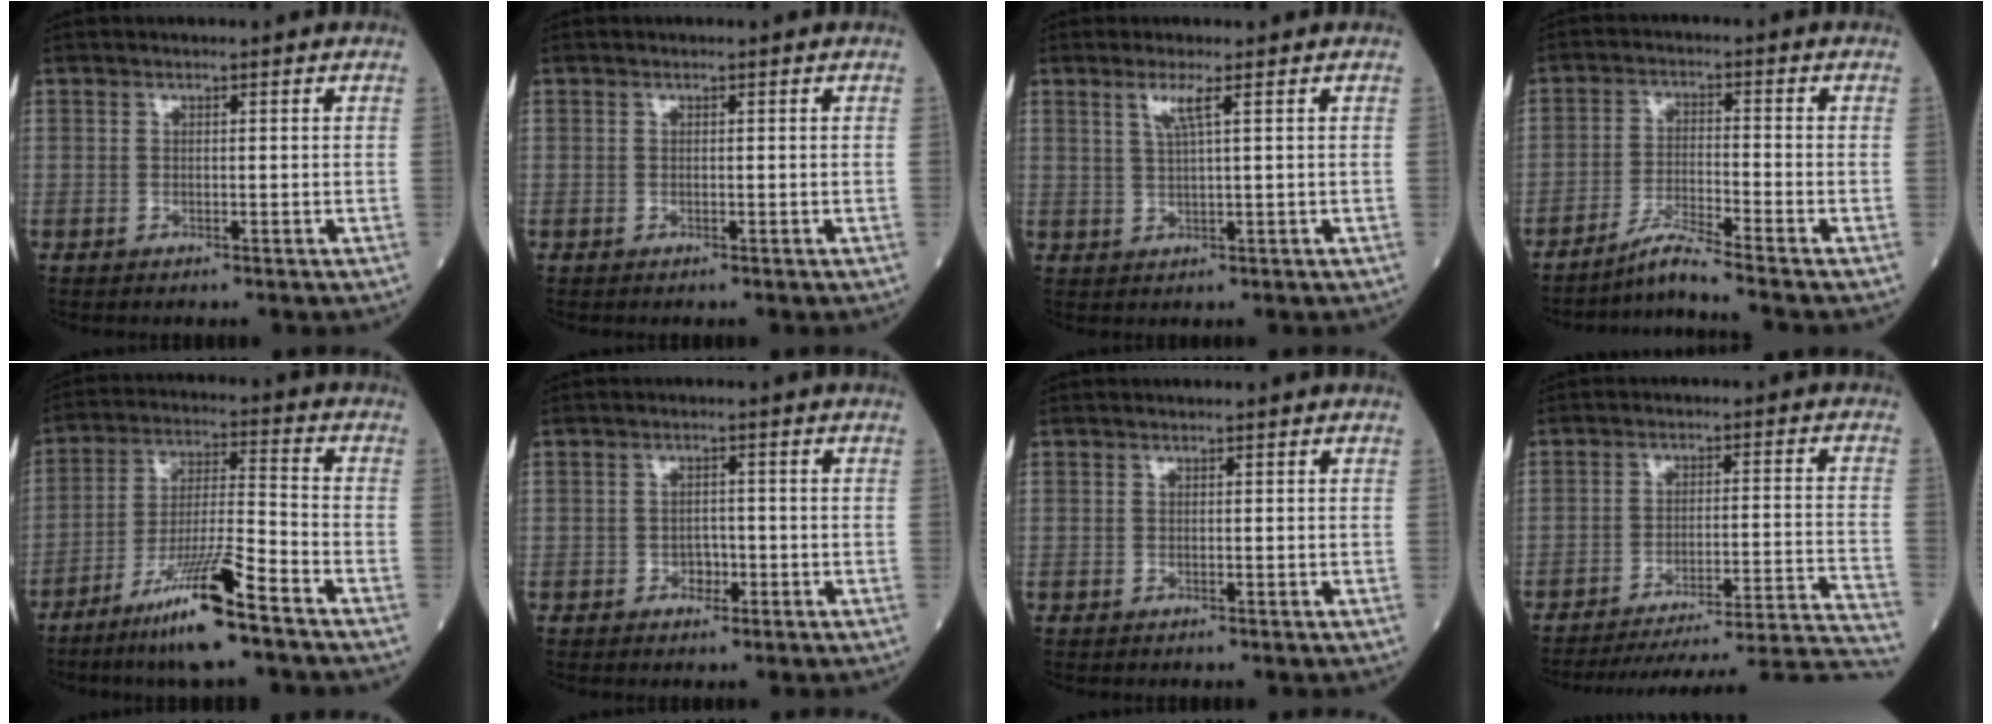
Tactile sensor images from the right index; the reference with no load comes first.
{"total": 0.0}
{"total": 2.8, "force": [1.4, -0.4, 2.5], "torque": [-0.056, -0.001, 0.028]}
{"total": 5.1, "force": [-4.5, -2.0, 1.4], "torque": [-0.034, -0.024, -0.085]}
{"total": 12.9, "force": [-8.4, 0.0, 9.8], "torque": [-0.182, -0.028, -0.158]}
{"total": 2.1, "force": [-1.0, 1.4, 1.1], "torque": [-0.010, 0.007, -0.014]}
{"total": 0.0}
{"total": 23.7, "force": [-22.5, -1.8, 7.1], "torque": [-0.039, -0.011, -0.295]}